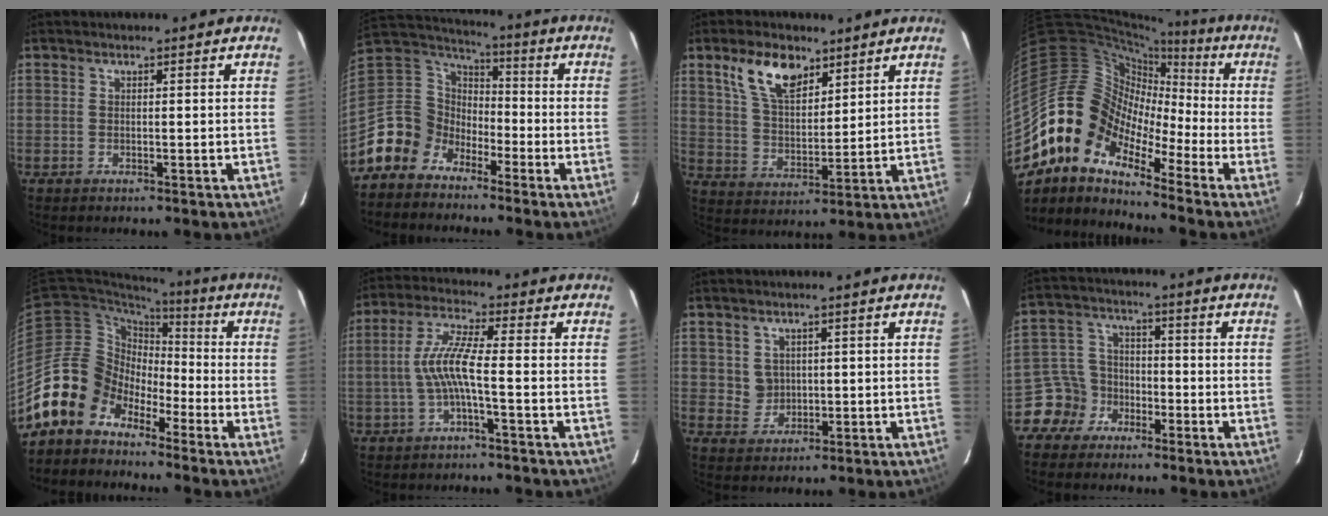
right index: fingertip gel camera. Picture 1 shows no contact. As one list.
[{"total": 10.7, "force": [-7.2, 7.8, 1.4], "torque": [-0.057, 0.038, -0.154]}, {"total": 10.7, "force": [6.4, 5.3, 6.6], "torque": [-0.123, 0.013, 0.127]}, {"total": 12.0, "force": [-7.5, 7.7, 5.4], "torque": [-0.085, 0.018, -0.173]}, {"total": 12.4, "force": [-8.2, 9.1, 1.9], "torque": [-0.051, 0.033, -0.156]}, {"total": 6.9, "force": [-1.8, 0.2, 6.7], "torque": [-0.149, 0.007, -0.031]}, {"total": 3.2, "force": [1.0, 3.1, 0.5], "torque": [-0.007, 0.008, 0.026]}, {"total": 6.9, "force": [-4.5, 5.2, 0.3], "torque": [-0.018, 0.031, -0.091]}]